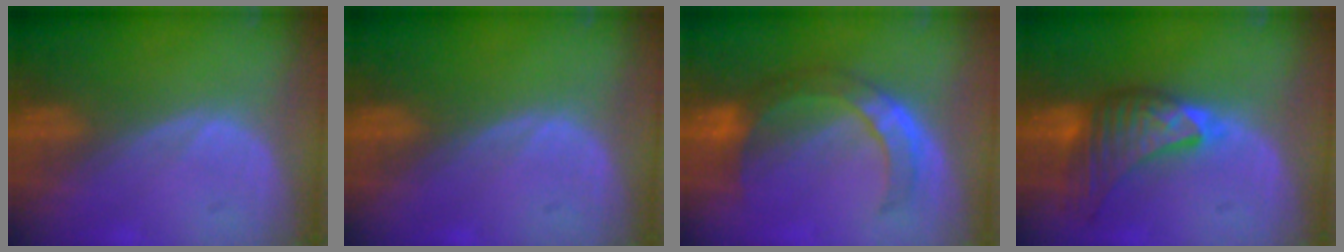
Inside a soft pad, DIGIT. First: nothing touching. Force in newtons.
{"total": 0.0}
{"total": 7.0, "press": 6.9, "slide": 1.4}
{"total": 8.0, "press": 7.9, "slide": 1.4}